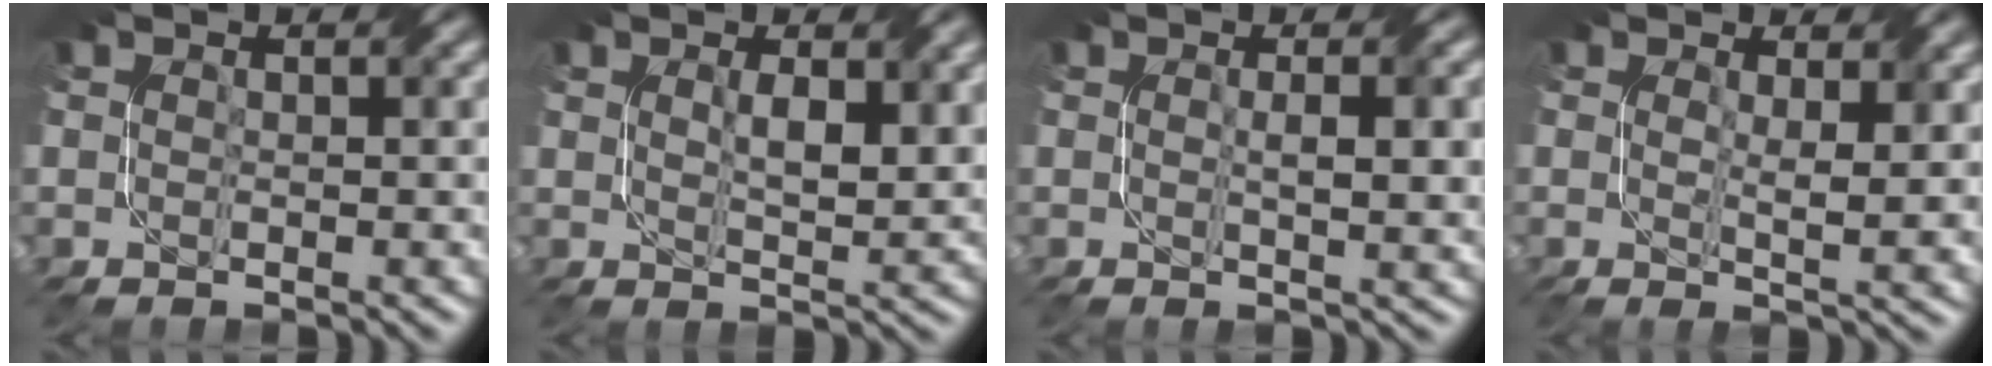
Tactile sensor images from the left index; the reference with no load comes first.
{"total": 3.3, "force": [1.2, 1.0, 2.9], "torque": [-0.059, -0.003, 0.026]}
{"total": 4.2, "force": [0.4, 0.9, 4.0], "torque": [-0.054, 0.006, 0.006]}
{"total": 3.6, "force": [1.2, 0.8, 3.3], "torque": [-0.054, -0.009, 0.022]}